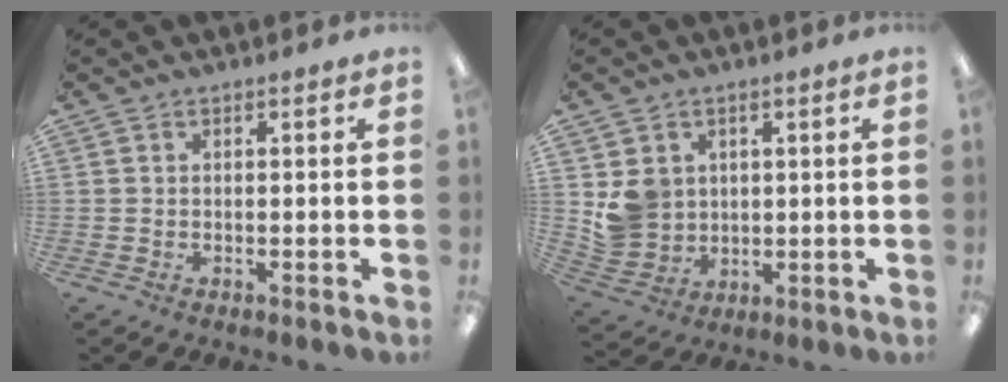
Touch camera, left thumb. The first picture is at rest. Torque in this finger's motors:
{"motor_torque": [-0.02, 0.07, 0.17, -0.17, 0.03]}